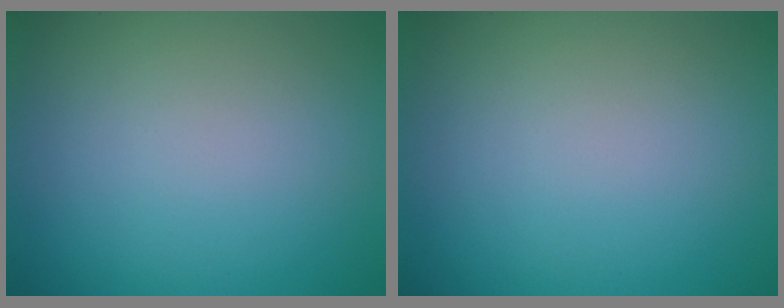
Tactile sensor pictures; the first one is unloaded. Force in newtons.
{"total": 0.0}